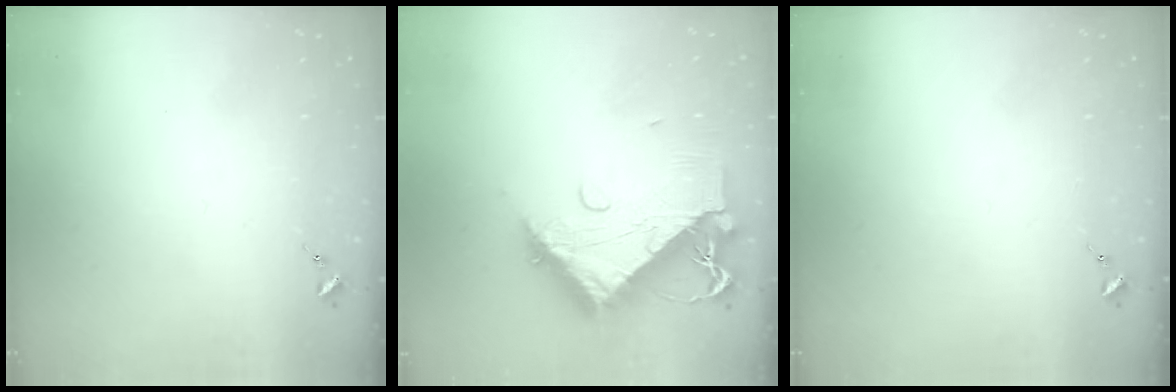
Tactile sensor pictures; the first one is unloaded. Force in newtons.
{"total": 14.6, "press": 14.5, "slide": 1.5}
{"total": 0.0}